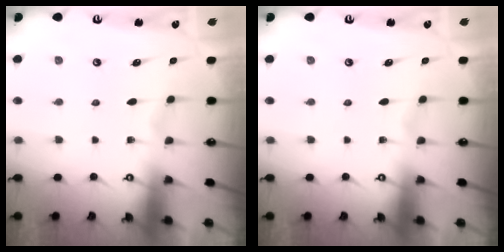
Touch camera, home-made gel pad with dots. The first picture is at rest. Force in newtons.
{"total": 0.0}